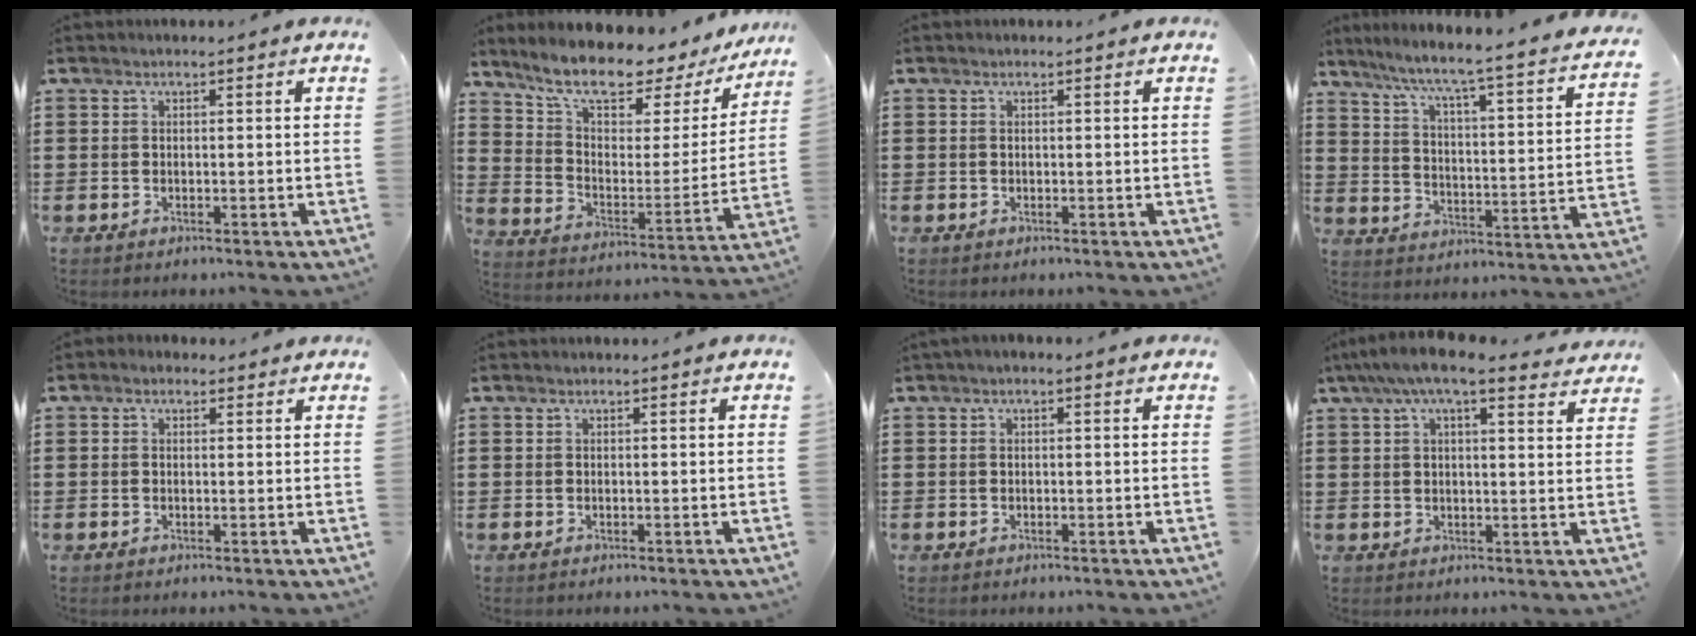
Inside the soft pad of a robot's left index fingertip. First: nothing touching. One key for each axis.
{"total": 9.8, "fx": 8.1, "fy": 2.4, "fz": 4.9, "tx": -0.108, "ty": -0.060, "tz": 0.134}
{"total": 0.0}
{"total": 4.6, "fx": 3.7, "fy": -0.9, "fz": 2.6, "tx": -0.071, "ty": -0.051, "tz": 0.047}
{"total": 0.8, "fx": 0.1, "fy": 0.7, "fz": 0.5, "tx": -0.011, "ty": 0.006, "tz": 0.000}
{"total": 0.0}
{"total": 0.7, "fx": -0.5, "fy": 0.2, "fz": 0.4, "tx": -0.009, "ty": -0.002, "tz": -0.009}
{"total": 6.7, "fx": 5.2, "fy": 0.9, "fz": 4.1, "tx": -0.094, "ty": -0.010, "tz": 0.093}